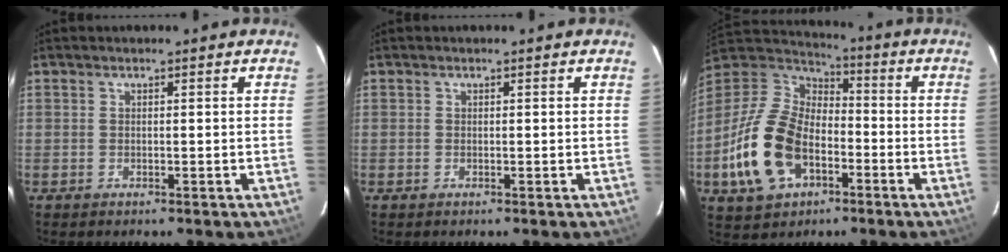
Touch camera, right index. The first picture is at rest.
{"total": 0.0}
{"total": 19.2, "force": [-6.6, 12.4, 13.1], "torque": [-0.298, 0.001, -0.114]}